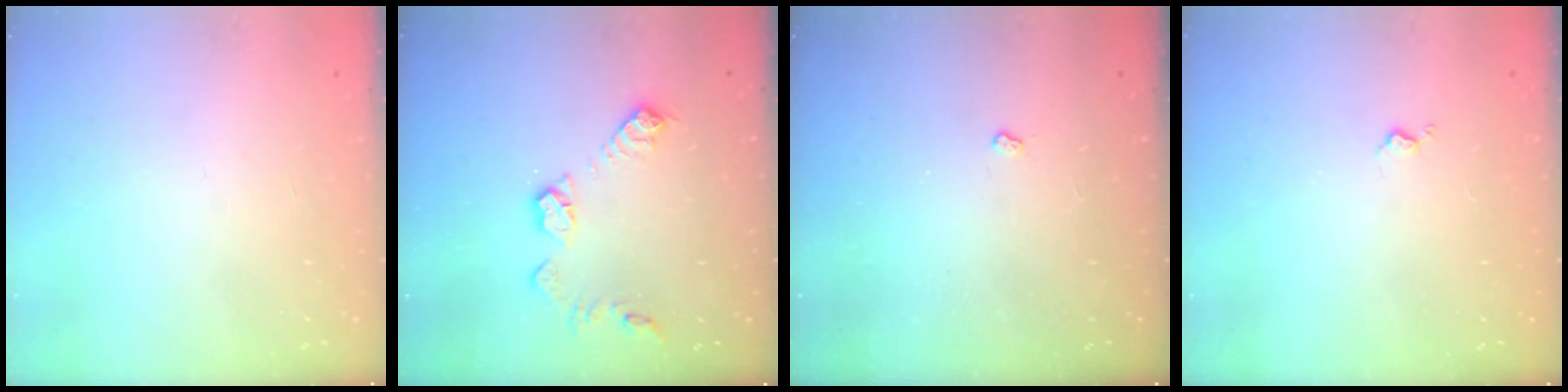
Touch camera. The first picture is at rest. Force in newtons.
{"total": 10.9, "press": 10.9, "slide": 0.5}
{"total": 2.4, "press": 2.3, "slide": 0.4}
{"total": 2.6, "press": 2.6, "slide": 0.4}